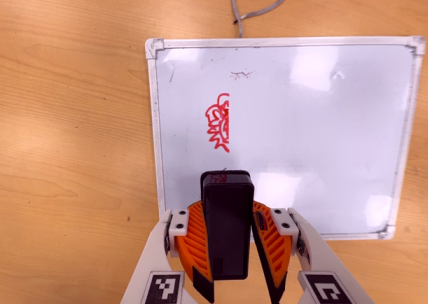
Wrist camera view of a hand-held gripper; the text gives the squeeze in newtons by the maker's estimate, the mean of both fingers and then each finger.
{"total": 10.5, "left": 9.5, "right": 11.6}